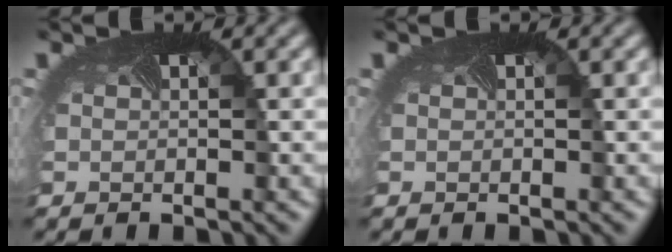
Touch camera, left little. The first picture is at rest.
{"total": 0.0}